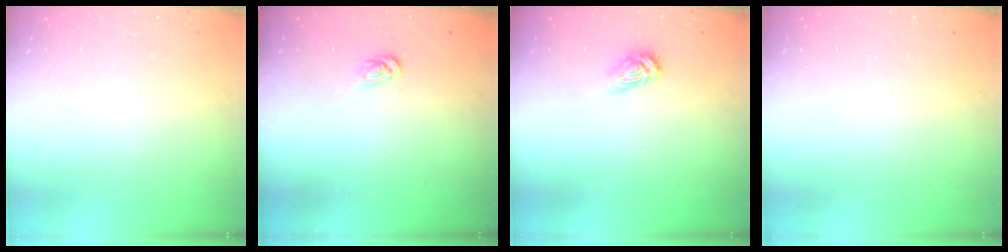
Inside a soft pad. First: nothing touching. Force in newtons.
{"total": 2.5, "press": 2.5, "slide": 0.3}
{"total": 3.4, "press": 3.4, "slide": 0.3}
{"total": 0.0}